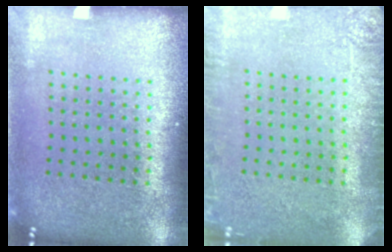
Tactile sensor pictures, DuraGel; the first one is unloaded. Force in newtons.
{"total": 2.6, "press": 2.5, "slide": 0.5}